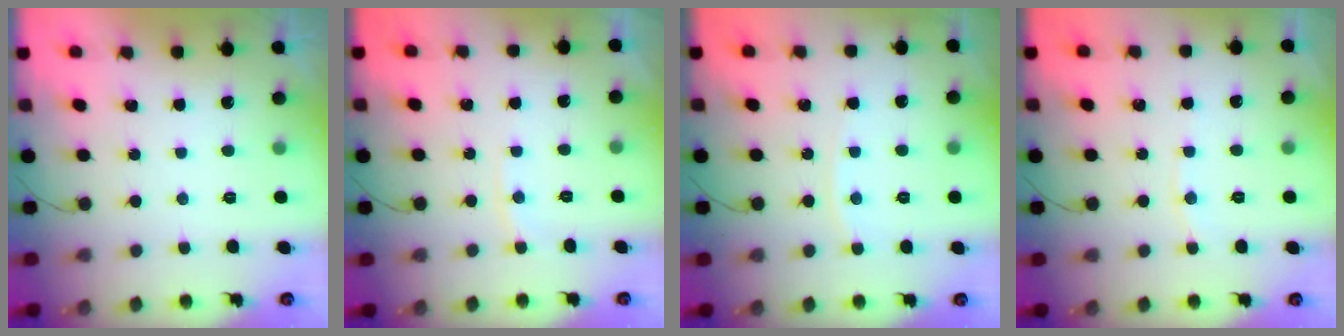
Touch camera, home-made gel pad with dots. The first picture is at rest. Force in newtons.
{"total": 3.1, "press": 3.0, "slide": 0.3}
{"total": 4.0, "press": 4.0, "slide": 0.5}
{"total": 3.9, "press": 3.9, "slide": 0.5}